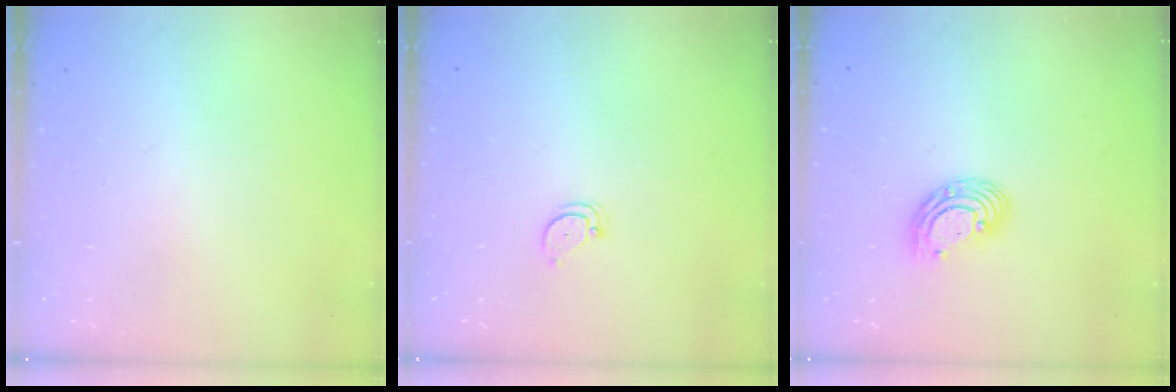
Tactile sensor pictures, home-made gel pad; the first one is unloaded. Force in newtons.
{"total": 2.6, "press": 2.6, "slide": 0.1}
{"total": 8.4, "press": 8.3, "slide": 1.1}